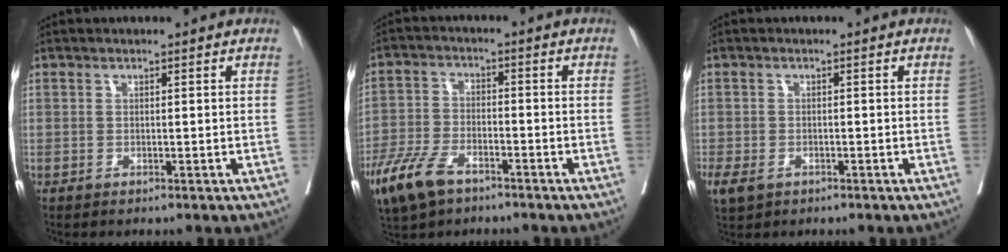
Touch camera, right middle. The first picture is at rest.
{"total": 9.0, "force": [-5.8, 4.1, 5.5], "torque": [-0.124, -0.011, -0.108]}
{"total": 7.3, "force": [-3.6, 5.3, 3.5], "torque": [-0.100, -0.010, -0.055]}